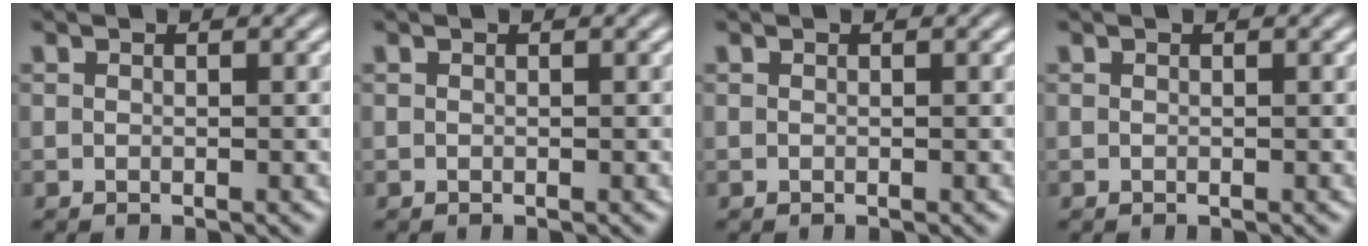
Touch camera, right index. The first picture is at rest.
{"total": 0.0}
{"total": 0.0}
{"total": 0.0}